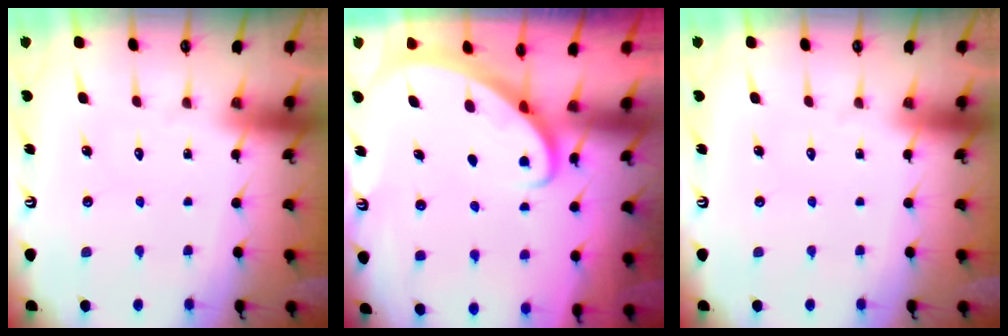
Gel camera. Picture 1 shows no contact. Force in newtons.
{"total": 2.7, "press": 2.7, "slide": 0.3}
{"total": 0.0}